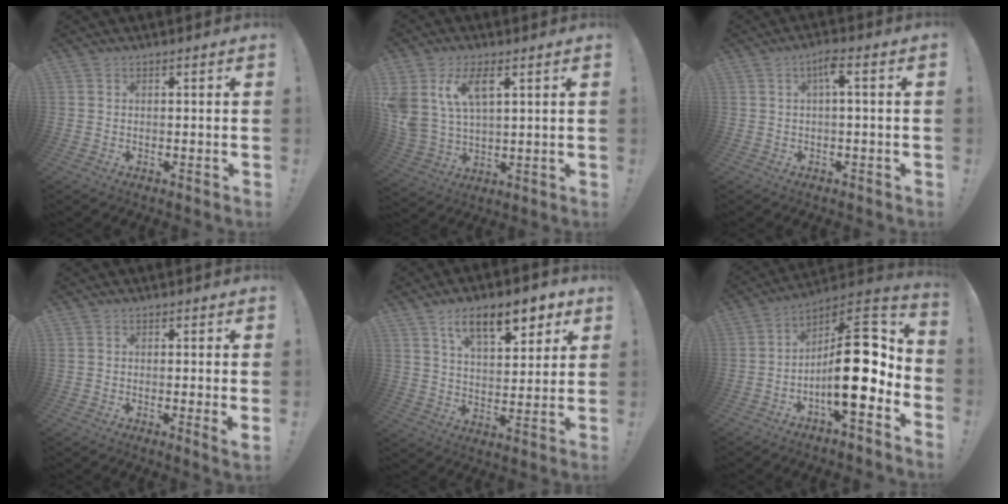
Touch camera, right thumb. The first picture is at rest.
{"total": 11.1, "force": [5.5, 5.8, 7.6], "torque": [-0.163, -0.020, 0.102]}
{"total": 4.5, "force": [0.5, 0.4, 4.4], "torque": [-0.070, -0.003, 0.001]}
{"total": 2.5, "force": [0.5, 0.0, 2.5], "torque": [-0.027, -0.011, 0.007]}
{"total": 14.0, "force": [8.2, 5.9, 9.6], "torque": [-0.139, -0.038, 0.139]}
{"total": 21.0, "force": [-2.8, 7.9, 19.2], "torque": [-0.301, 0.019, -0.039]}